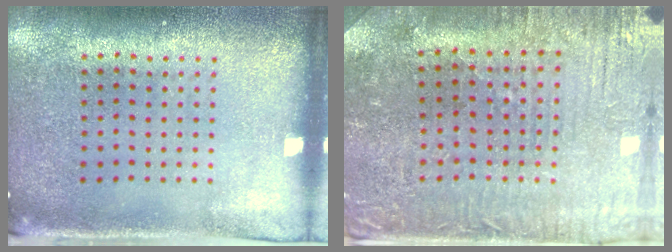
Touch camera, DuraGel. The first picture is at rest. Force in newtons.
{"total": 1.3, "press": 1.3, "slide": 0.4}